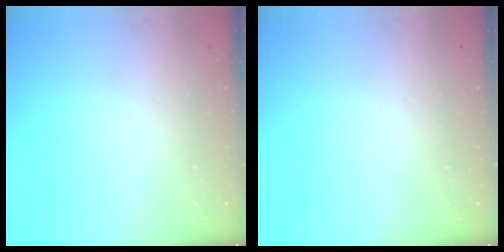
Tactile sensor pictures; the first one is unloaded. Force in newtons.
{"total": 0.0}